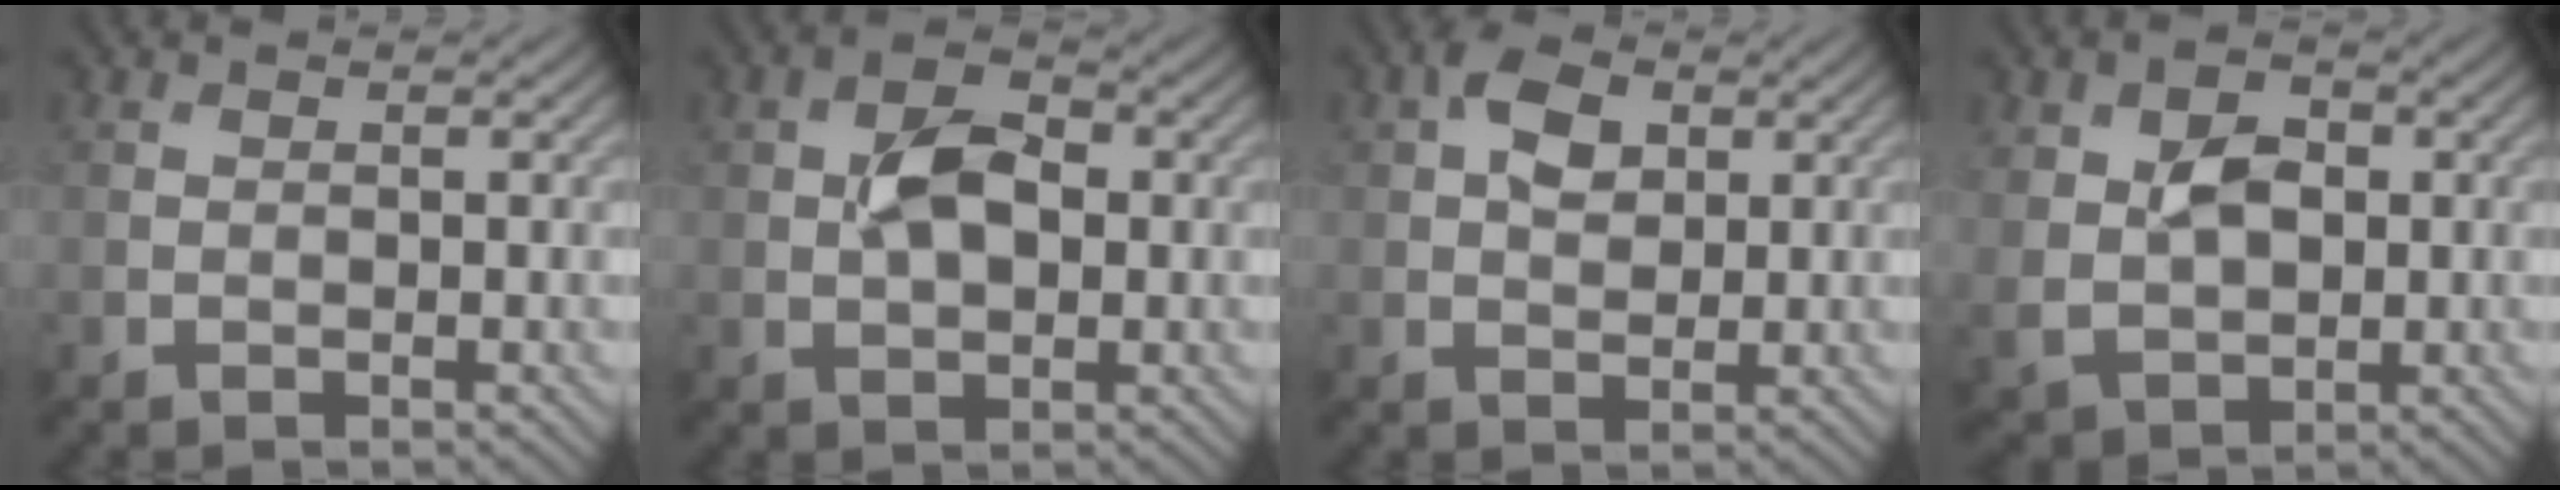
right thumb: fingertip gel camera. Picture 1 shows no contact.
{"total": 5.4, "force": [0.4, 3.3, 4.2], "torque": [-0.082, 0.003, 0.004]}
{"total": 4.3, "force": [1.4, 2.8, 3.0], "torque": [-0.057, 0.008, 0.018]}
{"total": 5.9, "force": [0.9, 4.1, 4.0], "torque": [-0.084, -0.002, 0.017]}